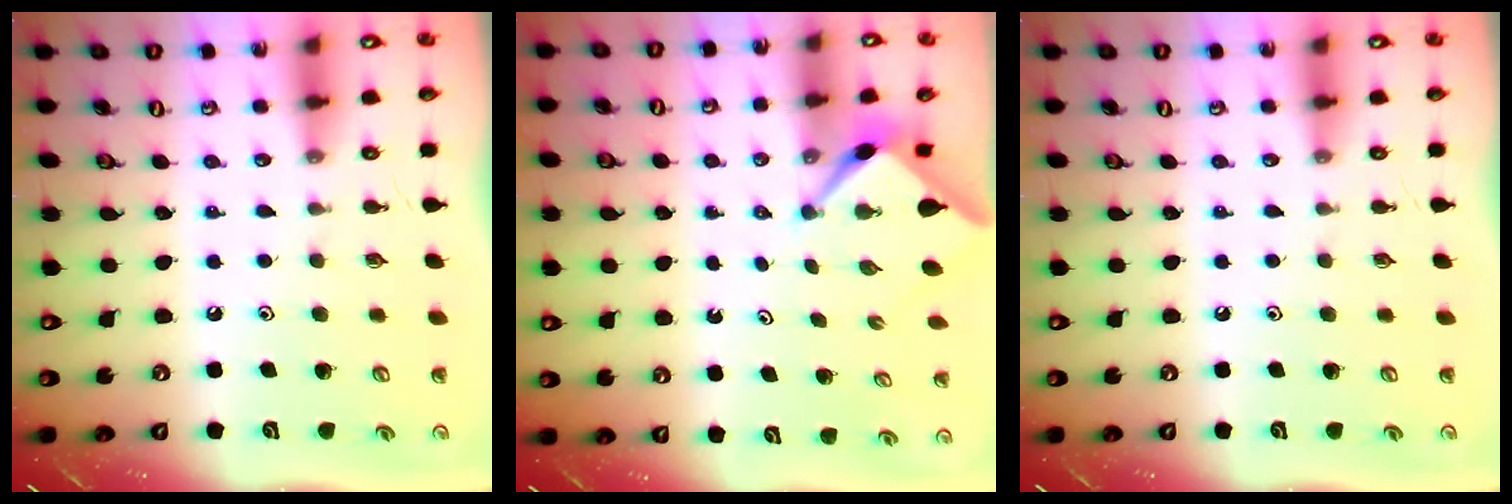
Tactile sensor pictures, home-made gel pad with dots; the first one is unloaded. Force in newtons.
{"total": 2.5, "press": 2.5, "slide": 0.3}
{"total": 0.0}